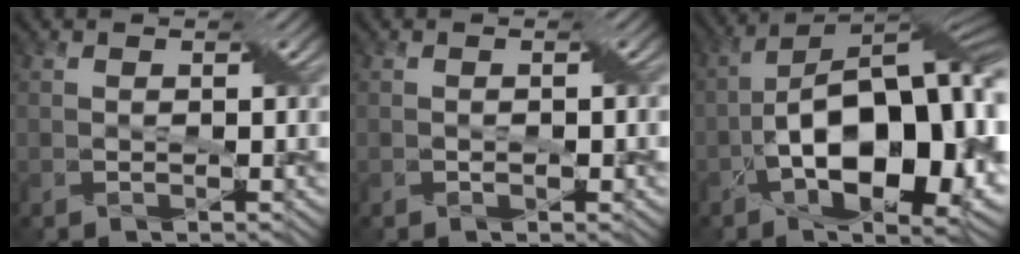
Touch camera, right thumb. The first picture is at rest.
{"total": 1.1, "force": [-0.3, 0.4, 1.0], "torque": [-0.017, 0.002, -0.003]}
{"total": 18.2, "force": [-4.3, 8.7, 15.4], "torque": [-0.231, -0.001, -0.069]}